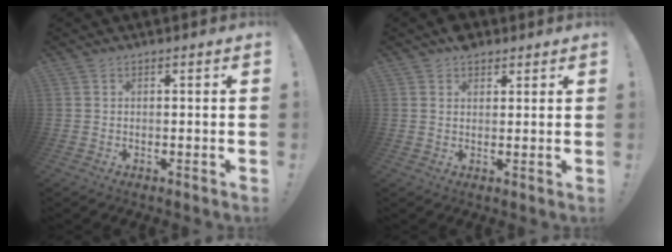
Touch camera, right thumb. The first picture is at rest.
{"total": 4.0, "force": [2.7, 2.6, 1.3], "torque": [-0.022, -0.004, 0.050]}